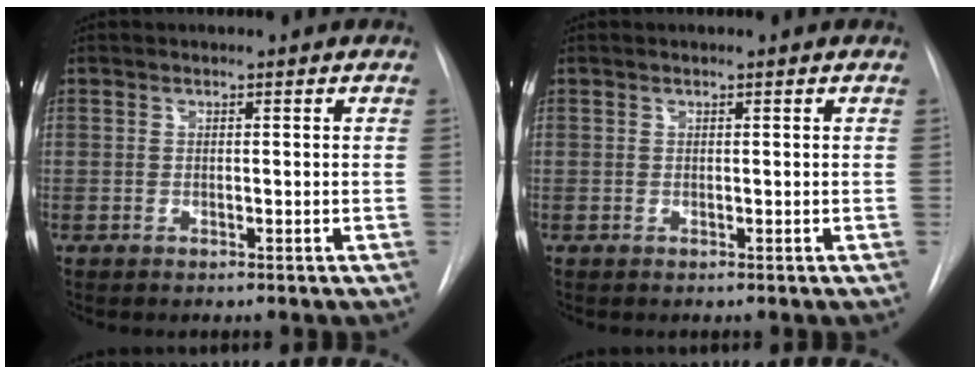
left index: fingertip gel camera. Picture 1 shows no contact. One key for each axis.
{"total": 0.9, "fx": -0.9, "fy": -0.2, "fz": -0.1, "tx": 0.001, "ty": -0.007, "tz": -0.009}